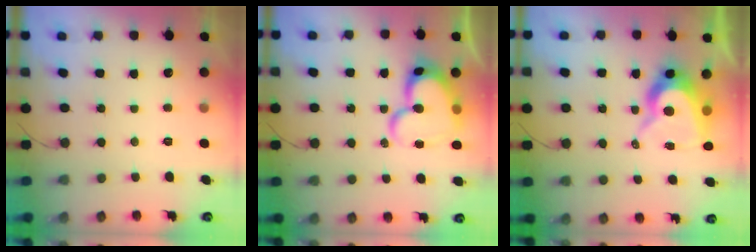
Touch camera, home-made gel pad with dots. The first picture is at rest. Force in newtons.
{"total": 18.9, "press": 18.8, "slide": 1.5}
{"total": 11.6, "press": 11.6, "slide": 0.9}